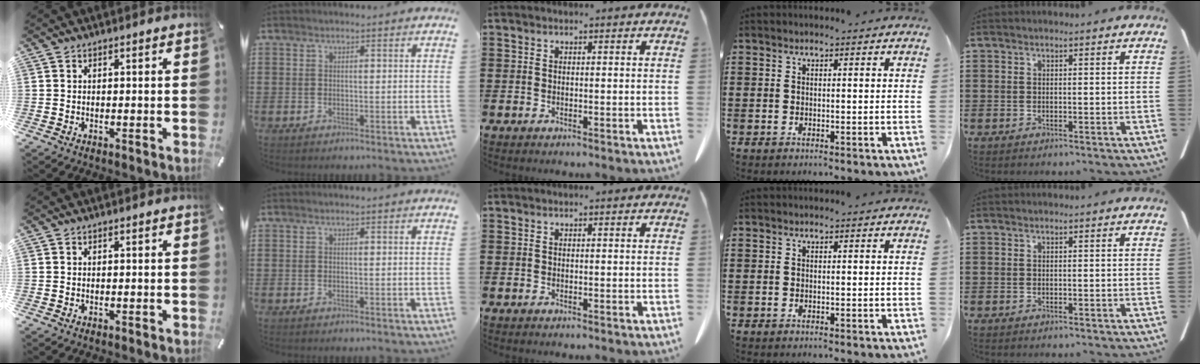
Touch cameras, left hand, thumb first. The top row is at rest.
{}